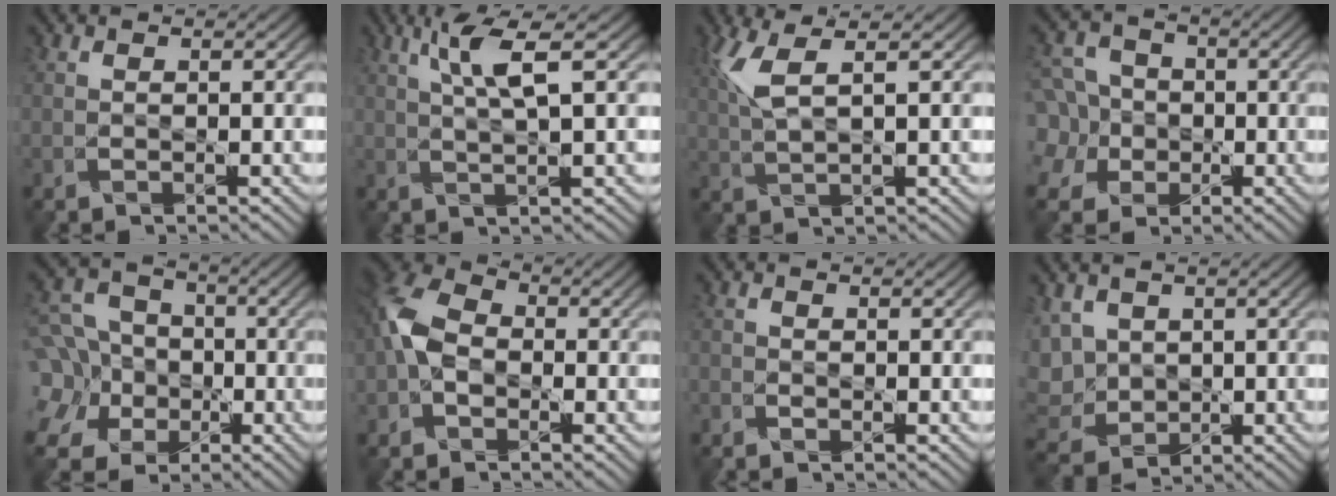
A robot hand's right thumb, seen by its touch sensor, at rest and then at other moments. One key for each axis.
{"total": 4.8, "fx": 2.0, "fy": -0.3, "fz": 4.3, "tx": -0.102, "ty": 0.008, "tz": 0.042}
{"total": 4.3, "fx": 2.0, "fy": 0.1, "fz": 3.8, "tx": -0.106, "ty": 0.010, "tz": 0.049}
{"total": 8.5, "fx": -1.5, "fy": 7.3, "fz": 4.0, "tx": -0.132, "ty": 0.004, "tz": -0.048}
{"total": 12.1, "fx": -3.0, "fy": 10.2, "fz": 5.7, "tx": -0.186, "ty": -0.017, "tz": -0.072}
{"total": 6.8, "fx": -1.6, "fy": 4.4, "fz": 4.9, "tx": -0.138, "ty": 0.008, "tz": -0.048}
{"total": 1.9, "fx": -1.6, "fy": 0.7, "fz": 0.8, "tx": -0.020, "ty": -0.002, "tz": -0.030}
{"total": 5.8, "fx": 0.8, "fy": 4.6, "fz": 3.5, "tx": -0.136, "ty": 0.002, "tz": 0.016}